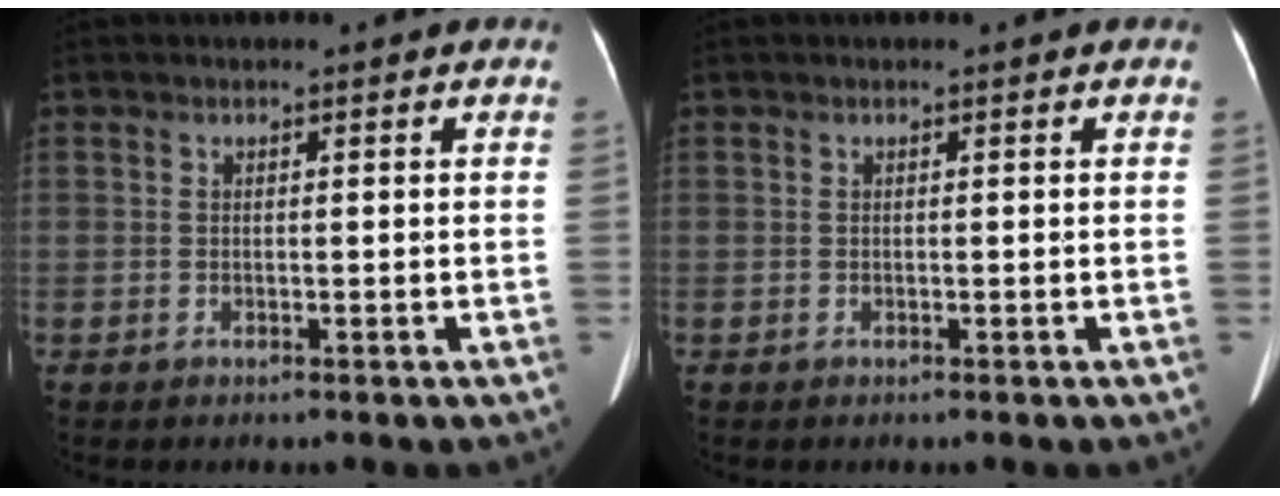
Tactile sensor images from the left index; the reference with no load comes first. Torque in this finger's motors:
{"motor_torque": [0.02, 0.02, -0.01, 0.00]}